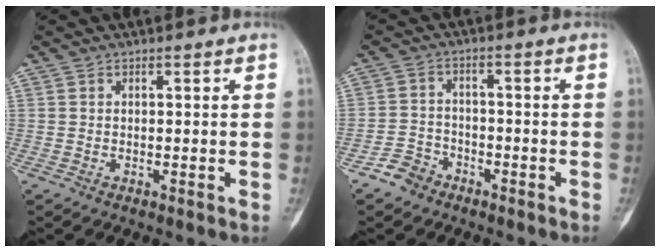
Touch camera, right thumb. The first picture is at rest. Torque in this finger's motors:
{"motor_torque": [0.50, -0.05, 0.30, -0.40, -0.01]}